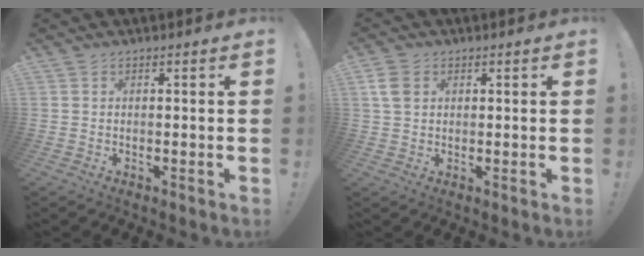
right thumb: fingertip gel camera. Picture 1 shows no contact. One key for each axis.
{"total": 5.3, "fx": 1.6, "fy": 3.9, "fz": 3.3, "tx": -0.058, "ty": 0.001, "tz": 0.031}